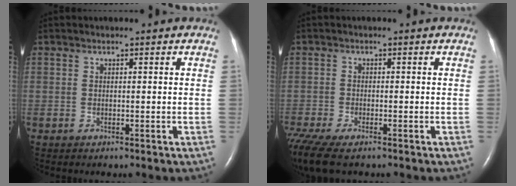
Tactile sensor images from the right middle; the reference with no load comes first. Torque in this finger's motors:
{"motor_torque": [0.70, -0.67, 0.39, 0.13]}